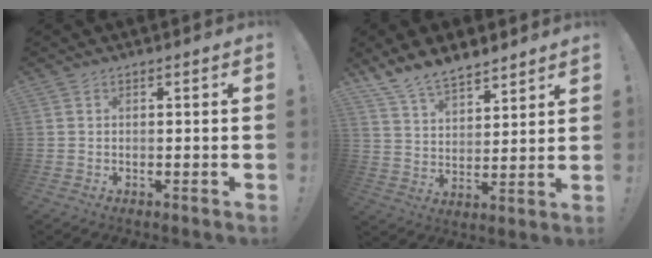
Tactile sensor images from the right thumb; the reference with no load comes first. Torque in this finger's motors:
{"motor_torque": [-0.11, 0.52, 0.24, 0.24, 0.02]}